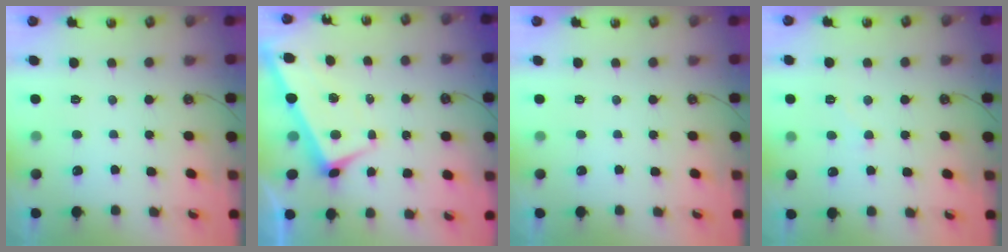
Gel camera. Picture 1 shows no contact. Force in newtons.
{"total": 1.8, "press": 1.5, "slide": 0.9}
{"total": 0.0}
{"total": 3.8, "press": 3.8, "slide": 0.4}